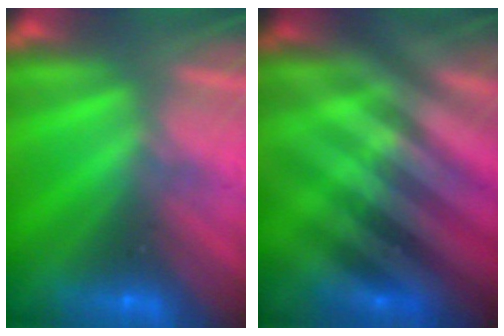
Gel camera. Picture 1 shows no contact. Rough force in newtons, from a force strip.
{"total": 2.6}